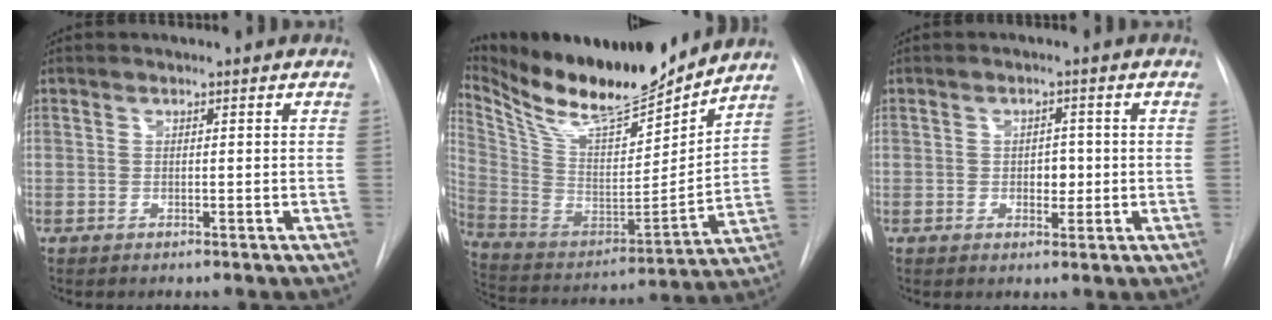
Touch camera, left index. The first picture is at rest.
{"total": 20.7, "force": [18.4, 3.4, 8.9], "torque": [-0.181, -0.024, 0.322]}
{"total": 2.5, "force": [-0.2, 1.7, 1.9], "torque": [-0.023, 0.002, 0.000]}